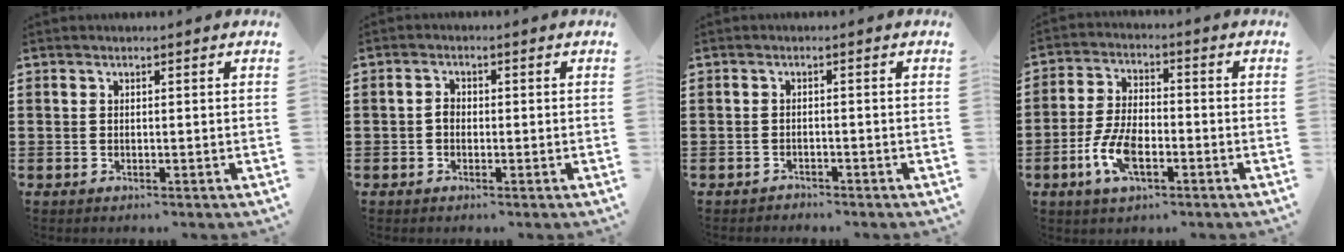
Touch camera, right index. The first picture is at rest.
{"total": 1.5, "force": [-0.3, 1.0, 1.0], "torque": [-0.021, 0.003, -0.007]}
{"total": 1.3, "force": [-1.3, 0.3, 0.0], "torque": [-0.005, 0.001, -0.028]}
{"total": 7.6, "force": [-3.0, 3.5, 6.0], "torque": [-0.146, -0.007, -0.063]}